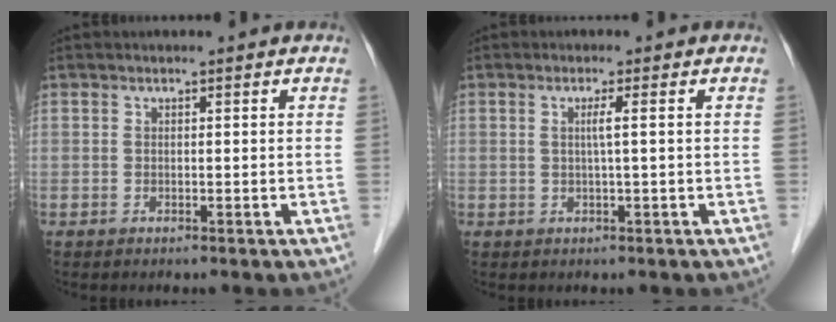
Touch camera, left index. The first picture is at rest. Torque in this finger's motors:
{"motor_torque": [0.17, -0.05, 0.11, 0.03]}